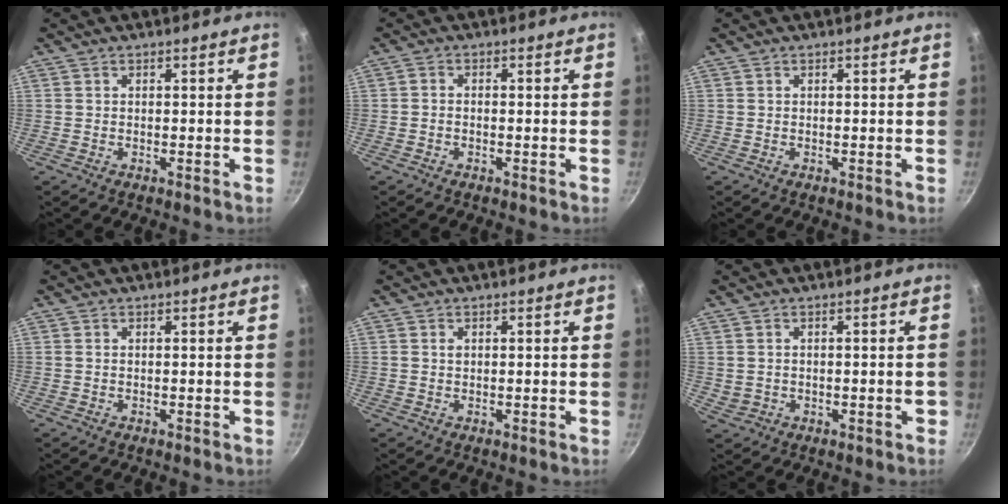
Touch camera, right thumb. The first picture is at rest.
{"total": 1.2, "force": [-0.6, 0.7, 0.7], "torque": [-0.016, 0.009, -0.014]}
{"total": 0.0}
{"total": 0.0}
{"total": 0.8, "force": [0.3, 0.6, 0.5], "torque": [-0.008, 0.002, 0.004]}
{"total": 2.9, "force": [-0.2, 1.9, 2.3], "torque": [-0.028, 0.006, 0.006]}